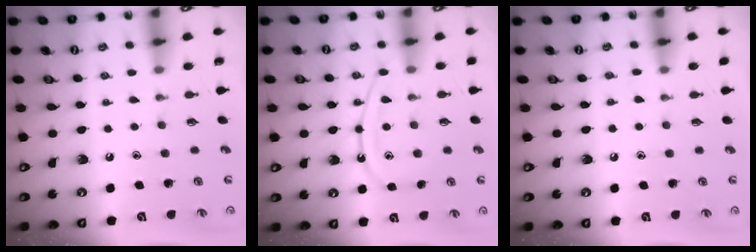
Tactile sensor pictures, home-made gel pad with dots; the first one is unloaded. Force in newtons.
{"total": 11.1, "press": 11.1, "slide": 1.2}
{"total": 5.4, "press": 5.3, "slide": 0.8}